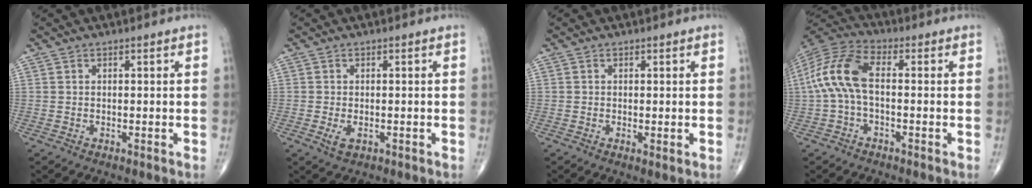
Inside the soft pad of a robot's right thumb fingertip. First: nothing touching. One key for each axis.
{"total": 2.3, "fx": -0.7, "fy": 1.2, "fz": 1.7, "tx": -0.032, "ty": -0.003, "tz": -0.011}
{"total": 1.0, "fx": -0.1, "fy": 0.3, "fz": 0.9, "tx": -0.021, "ty": -0.005, "tz": -0.004}
{"total": 11.2, "fx": -0.2, "fy": 5.6, "fz": 9.7, "tx": -0.214, "ty": 0.034, "tz": -0.012}